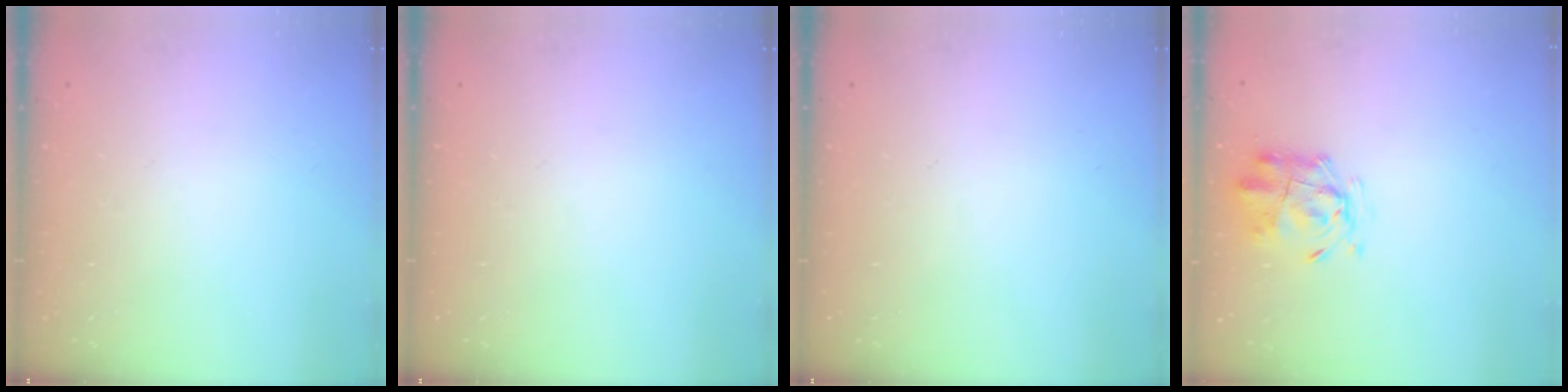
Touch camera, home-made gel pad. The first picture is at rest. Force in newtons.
{"total": 0.0}
{"total": 0.0}
{"total": 3.4, "press": 3.1, "slide": 1.4}